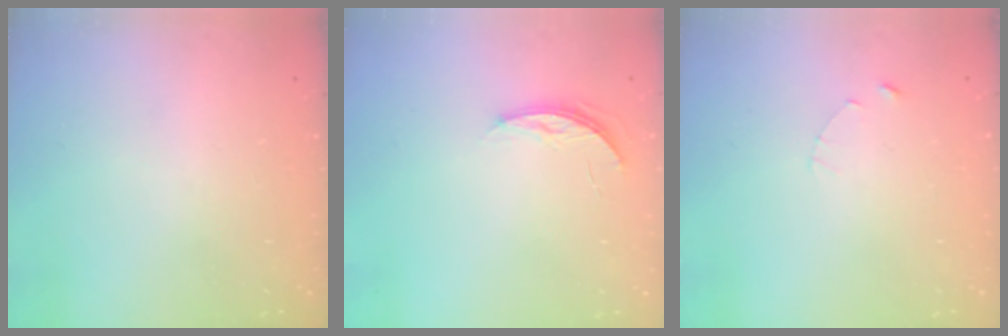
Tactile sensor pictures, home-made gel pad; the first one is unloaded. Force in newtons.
{"total": 3.9, "press": 3.9, "slide": 0.4}
{"total": 1.0, "press": 1.0, "slide": 0.2}